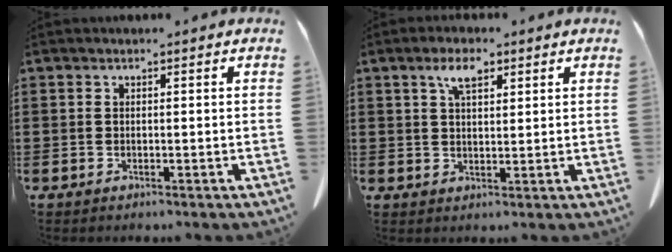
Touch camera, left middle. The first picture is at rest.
{"total": 4.3, "force": [2.5, 1.7, 3.0], "torque": [-0.060, 0.003, 0.042]}